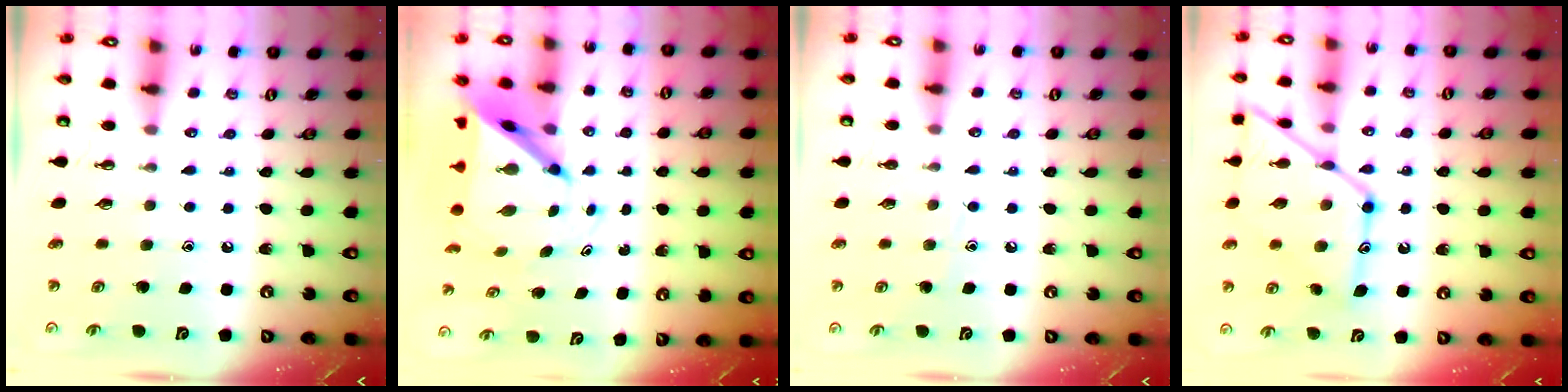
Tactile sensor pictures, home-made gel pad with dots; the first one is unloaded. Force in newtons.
{"total": 8.1, "press": 8.1, "slide": 0.6}
{"total": 4.6, "press": 4.5, "slide": 0.5}
{"total": 16.6, "press": 16.5, "slide": 1.4}